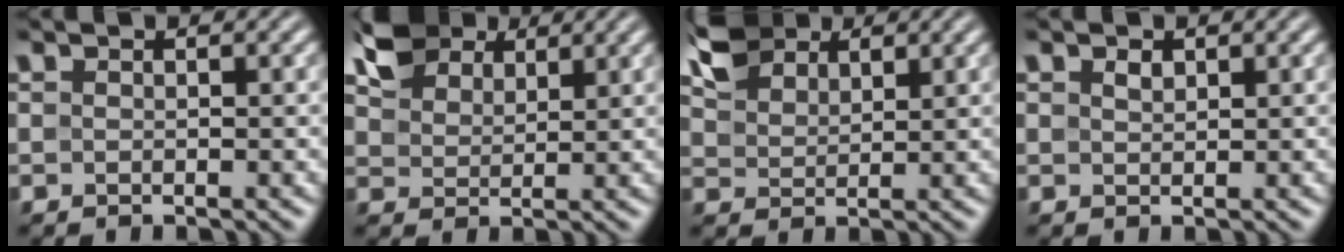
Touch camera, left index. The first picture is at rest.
{"total": 5.1, "force": [3.8, 2.7, 1.9], "torque": [-0.054, 0.013, 0.073]}
{"total": 4.5, "force": [3.3, 2.4, 1.8], "torque": [-0.047, 0.009, 0.065]}
{"total": 0.9, "force": [0.6, 0.5, 0.4], "torque": [-0.009, 0.000, 0.012]}